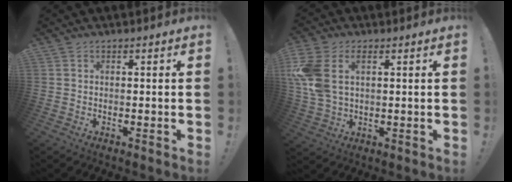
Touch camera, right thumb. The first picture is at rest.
{"total": 10.3, "force": [3.3, 6.5, 7.2], "torque": [-0.159, -0.007, 0.061]}